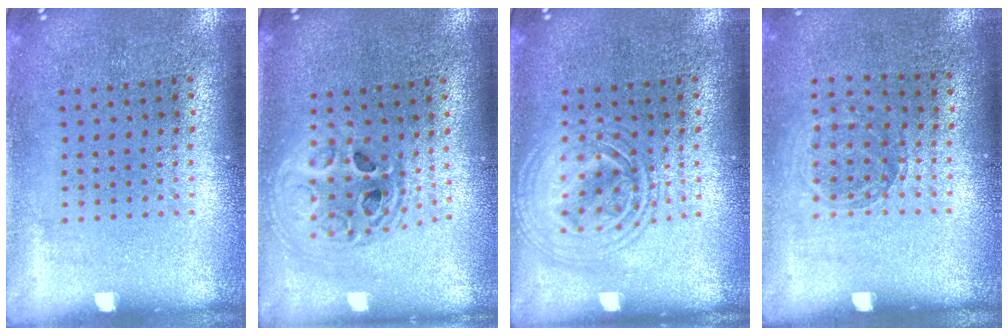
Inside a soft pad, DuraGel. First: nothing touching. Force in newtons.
{"total": 2.0, "press": 1.6, "slide": 1.2}
{"total": 1.9, "press": 1.9, "slide": 0.3}
{"total": 0.8, "press": 0.8, "slide": 0.1}